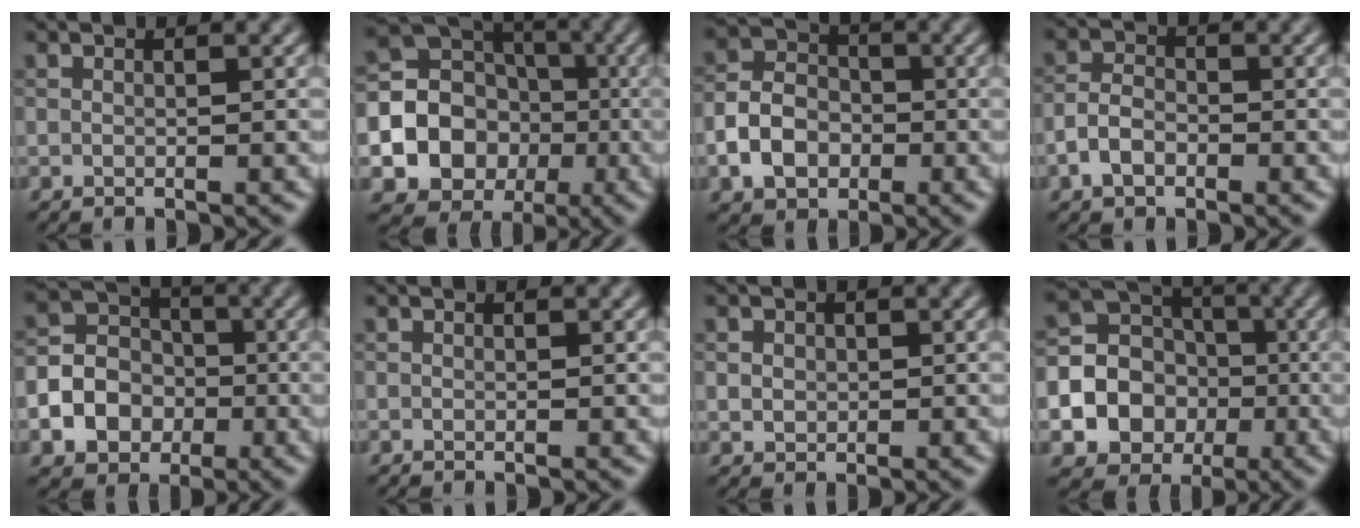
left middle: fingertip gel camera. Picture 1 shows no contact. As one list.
[{"total": 16.1, "force": [-3.3, 15.1, 4.6], "torque": [-0.114, -0.015, -0.066]}, {"total": 4.8, "force": [-1.7, 3.6, 2.7], "torque": [-0.050, 0.004, -0.037]}, {"total": 2.7, "force": [-1.4, 1.7, 1.6], "torque": [-0.030, 0.006, -0.034]}, {"total": 5.9, "force": [-2.0, 4.9, 2.7], "torque": [-0.034, -0.001, -0.050]}, {"total": 0.0}, {"total": 1.2, "force": [0.2, 1.1, 0.5], "torque": [-0.007, -0.002, 0.006]}, {"total": 13.7, "force": [-3.0, 12.7, 4.0], "torque": [-0.106, -0.015, -0.067]}]